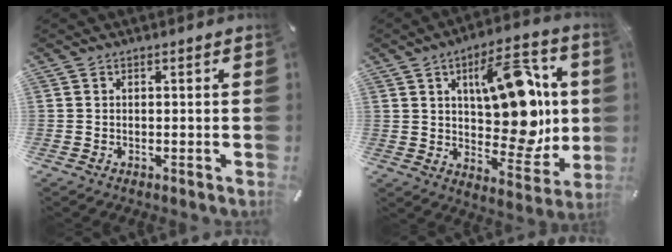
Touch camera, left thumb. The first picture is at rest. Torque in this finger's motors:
{"motor_torque": [0.88, 0.94, 0.84, 0.34, 0.22]}